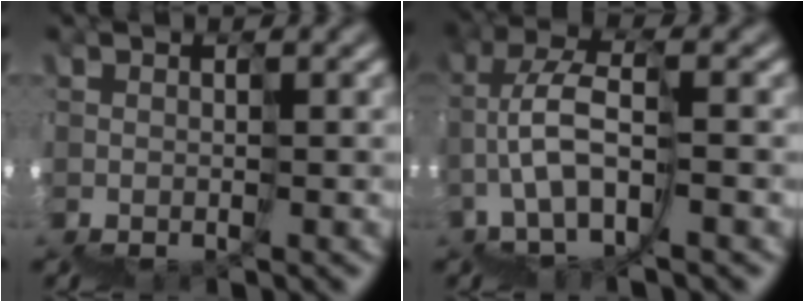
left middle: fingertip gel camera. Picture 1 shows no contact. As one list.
[{"total": 1.9, "force": [0.6, 0.4, 1.8], "torque": [-0.044, 0.058, -0.014]}]